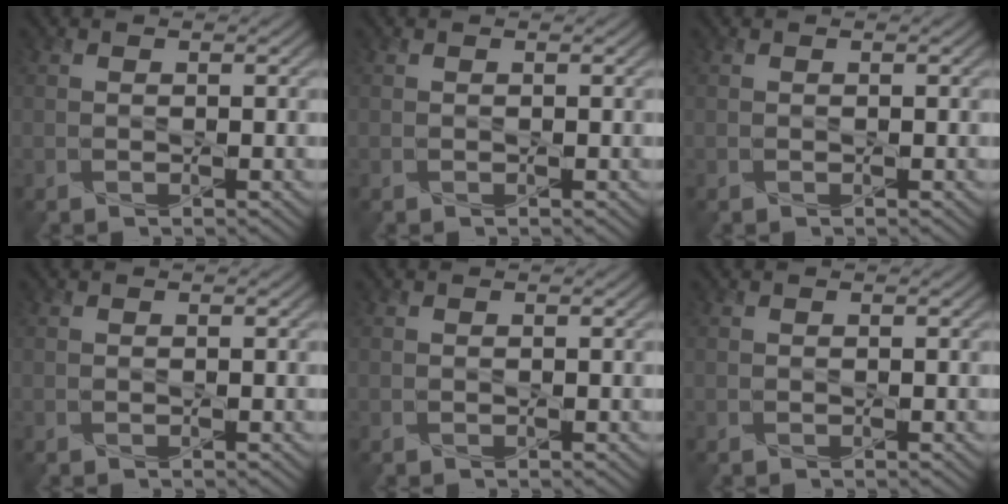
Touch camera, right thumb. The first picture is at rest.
{"total": 0.0}
{"total": 0.0}
{"total": 0.0}
{"total": 0.0}
{"total": 0.0}